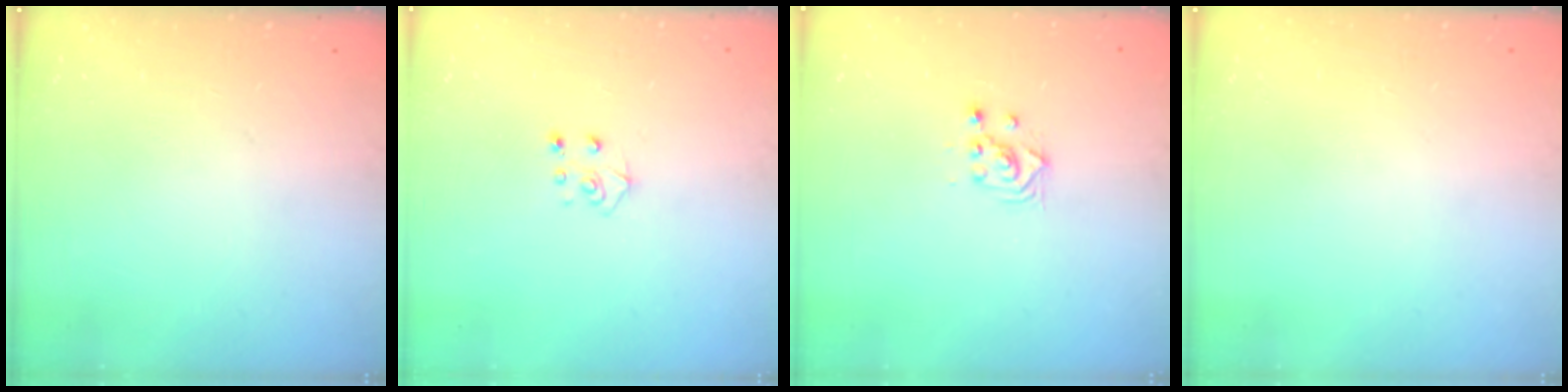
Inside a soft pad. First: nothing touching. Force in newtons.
{"total": 5.4, "press": 5.3, "slide": 0.4}
{"total": 2.3, "press": 2.3, "slide": 0.2}
{"total": 0.0}